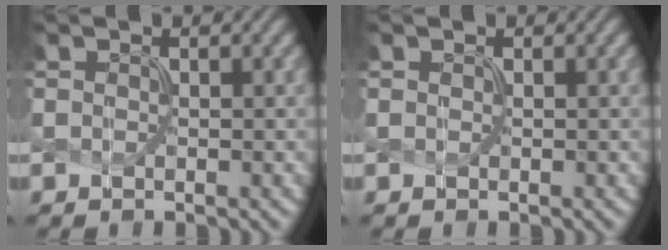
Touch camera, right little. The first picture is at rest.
{"total": 0.9, "force": [-0.4, -0.2, -0.8], "torque": [0.011, 0.004, 0.002]}